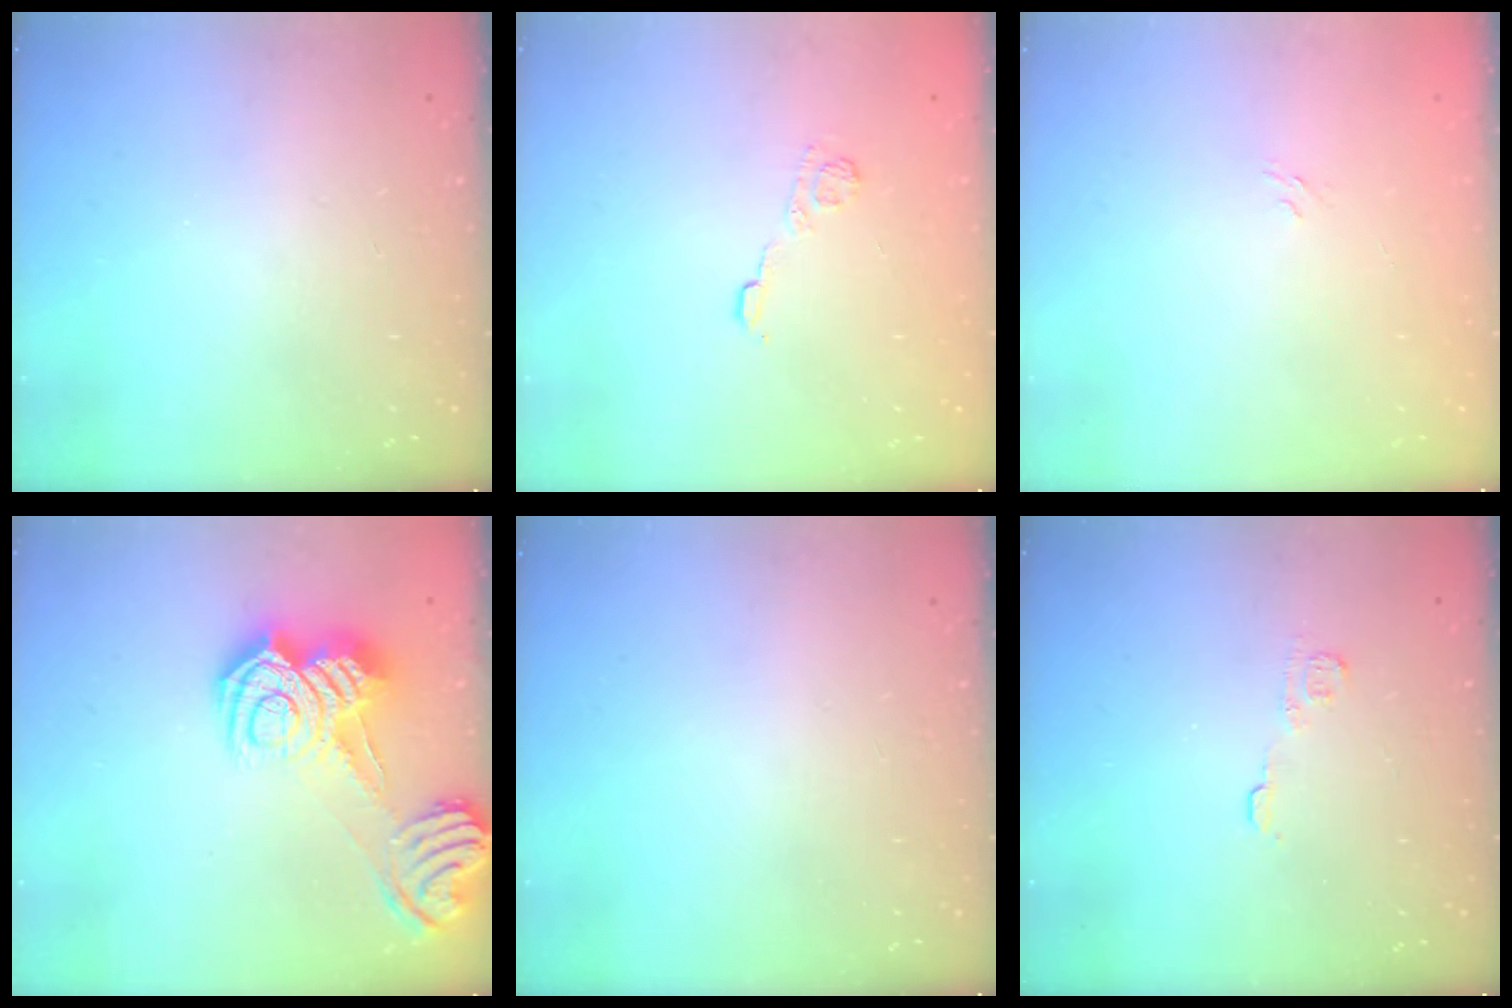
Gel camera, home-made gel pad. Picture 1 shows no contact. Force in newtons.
{"total": 5.2, "press": 4.9, "slide": 1.5}
{"total": 2.7, "press": 2.4, "slide": 1.1}
{"total": 15.2, "press": 15.1, "slide": 0.9}
{"total": 0.0}
{"total": 5.7, "press": 5.7, "slide": 0.7}